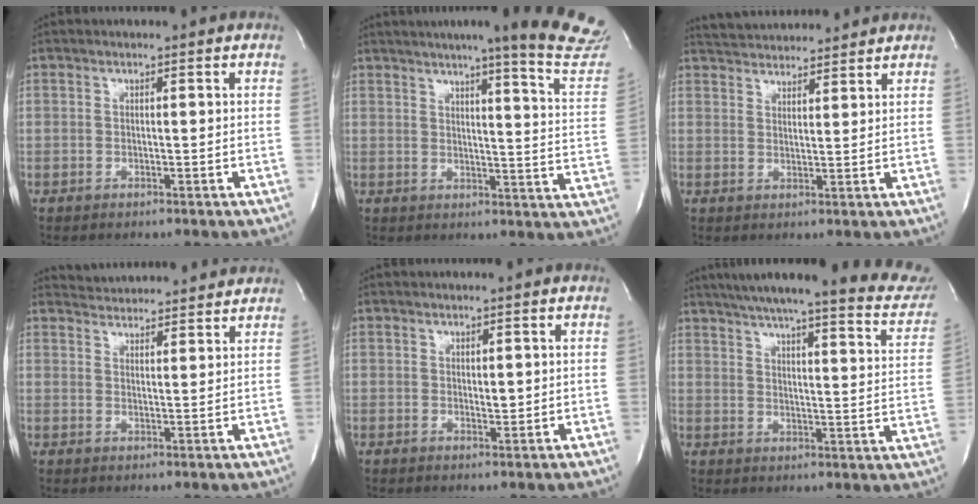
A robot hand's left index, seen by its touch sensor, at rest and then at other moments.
{"total": 19.7, "force": [16.7, -0.6, 10.5], "torque": [-0.131, -0.074, 0.187]}
{"total": 9.5, "force": [9.1, 1.6, 2.2], "torque": [-0.038, 0.022, 0.134]}
{"total": 8.6, "force": [8.4, 1.2, 1.4], "torque": [-0.023, 0.019, 0.108]}
{"total": 1.2, "force": [0.1, 0.5, 1.1], "torque": [-0.014, -0.007, 0.003]}
{"total": 25.6, "force": [22.1, 2.5, 12.6], "torque": [-0.180, -0.047, 0.265]}